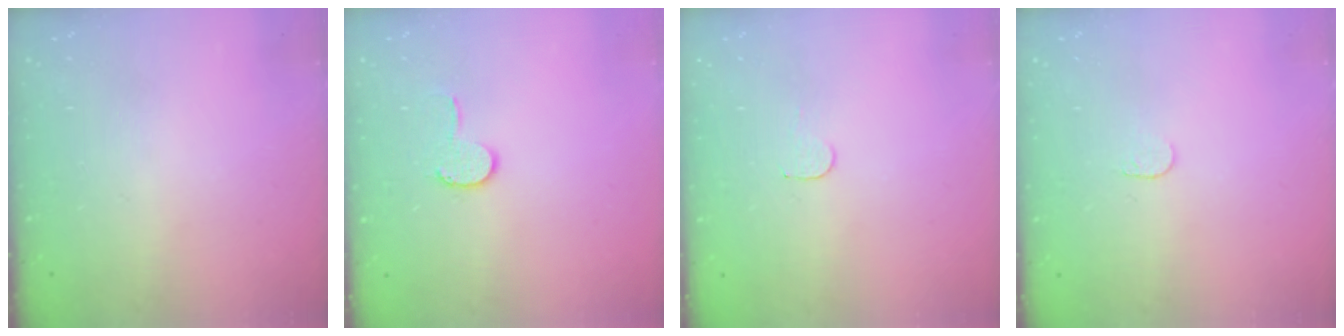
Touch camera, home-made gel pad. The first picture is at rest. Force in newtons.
{"total": 6.9, "press": 6.8, "slide": 0.7}
{"total": 3.4, "press": 3.4, "slide": 0.3}
{"total": 3.7, "press": 3.6, "slide": 0.3}